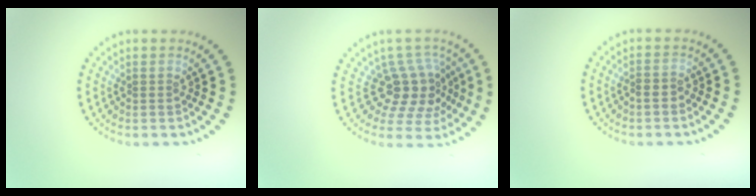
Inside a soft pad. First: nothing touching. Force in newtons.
{"total": 4.3, "press": 3.2, "slide": 2.8}
{"total": 0.8, "press": 0.6, "slide": 0.5}